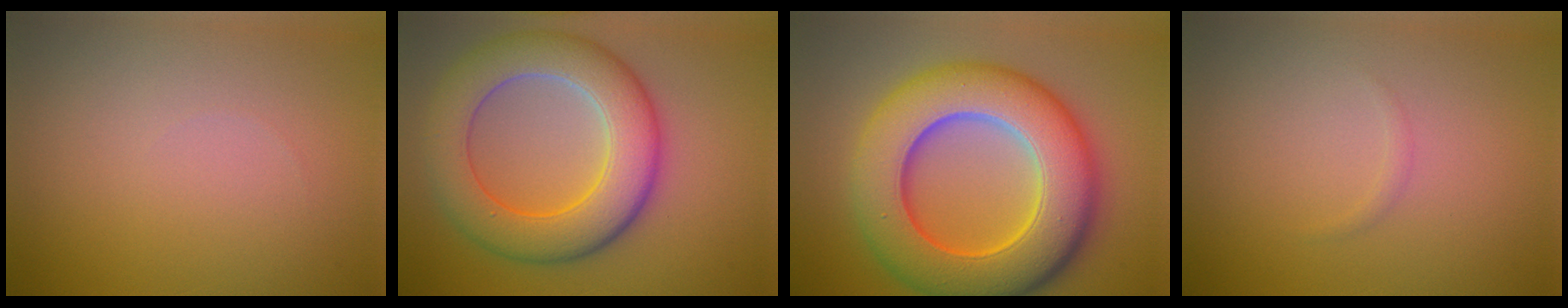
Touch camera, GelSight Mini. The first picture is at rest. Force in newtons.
{"total": 8.8, "press": 8.8, "slide": 0.1}
{"total": 12.8, "press": 12.8, "slide": 0.3}
{"total": 0.5, "press": 0.5, "slide": 0.0}